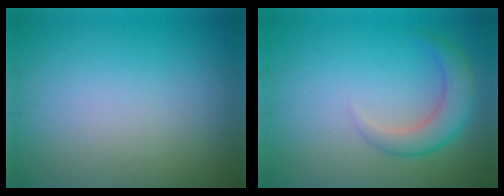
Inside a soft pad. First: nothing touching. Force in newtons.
{"total": 3.3, "press": 3.3, "slide": 0.2}